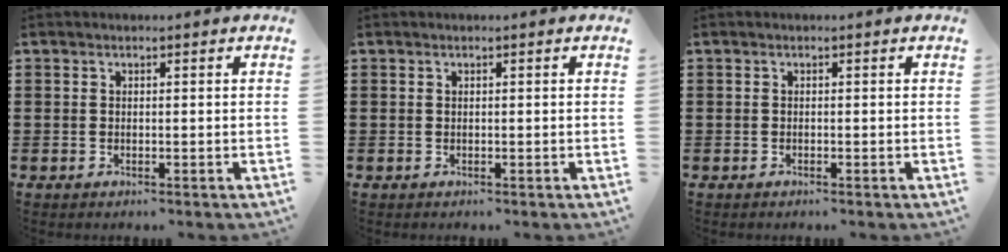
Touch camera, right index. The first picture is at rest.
{"total": 0.0}
{"total": 0.0}